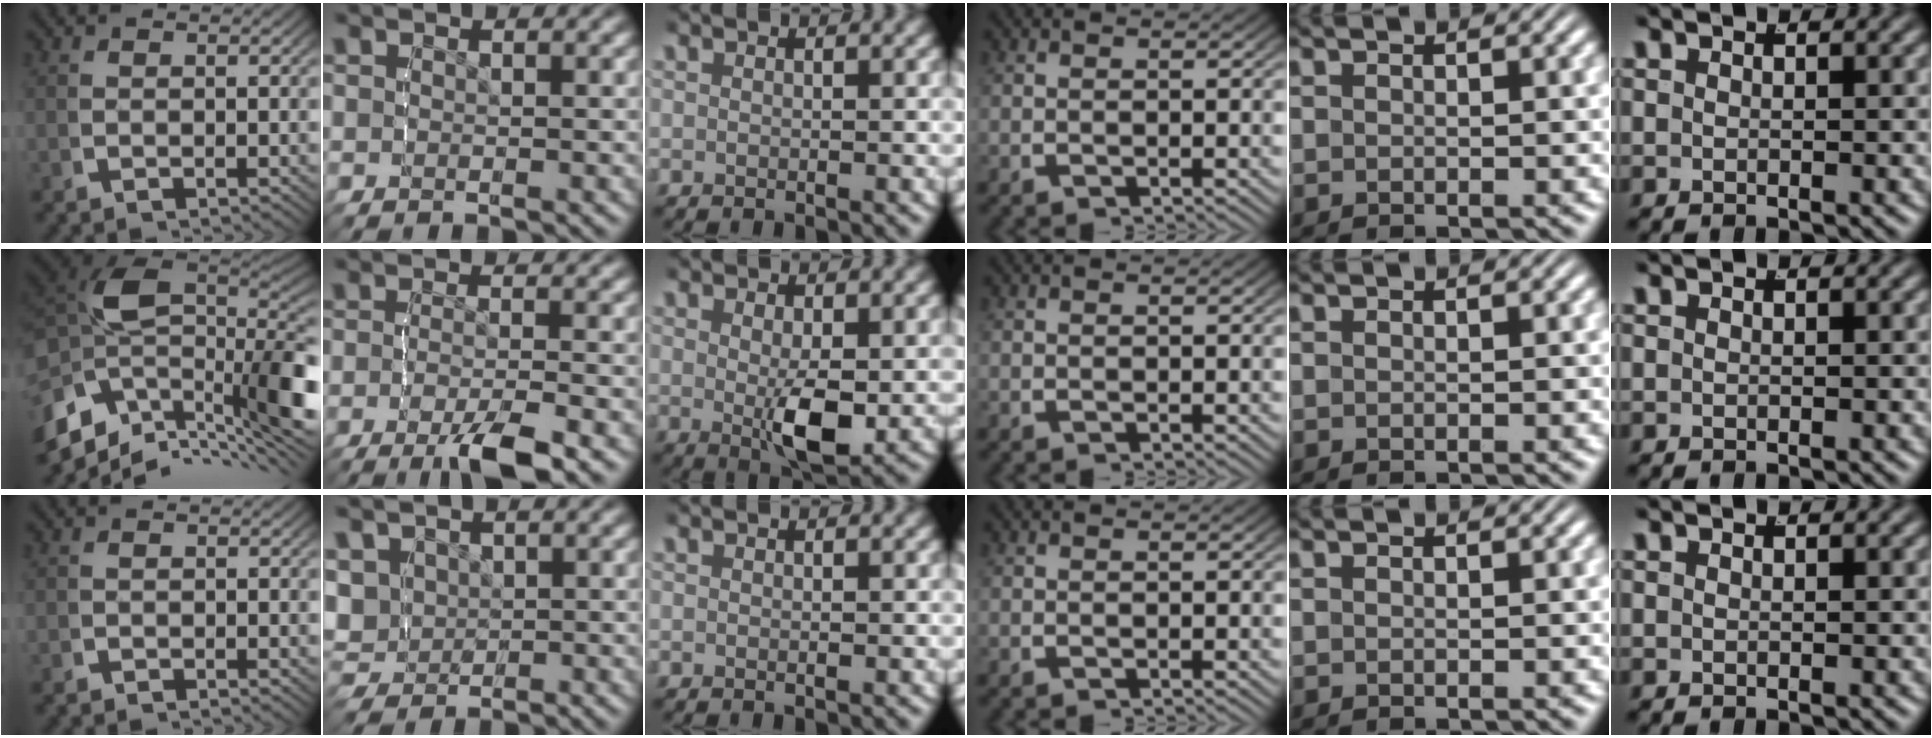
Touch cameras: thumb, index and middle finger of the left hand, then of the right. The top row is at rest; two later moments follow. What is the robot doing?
{"motion": "lift_and_place", "object": "stress ball aka squeeze ball"}